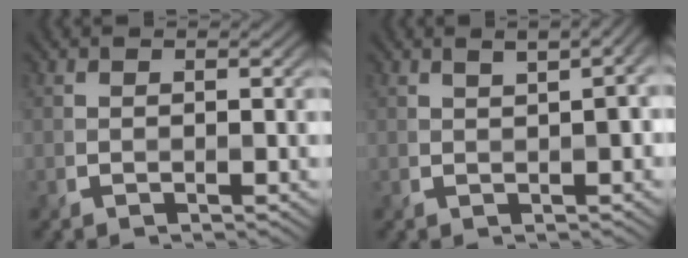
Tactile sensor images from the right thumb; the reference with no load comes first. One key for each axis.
{"total": 3.9, "fx": 1.2, "fy": 1.4, "fz": 3.5, "tx": -0.034, "ty": 0.019, "tz": 0.012}